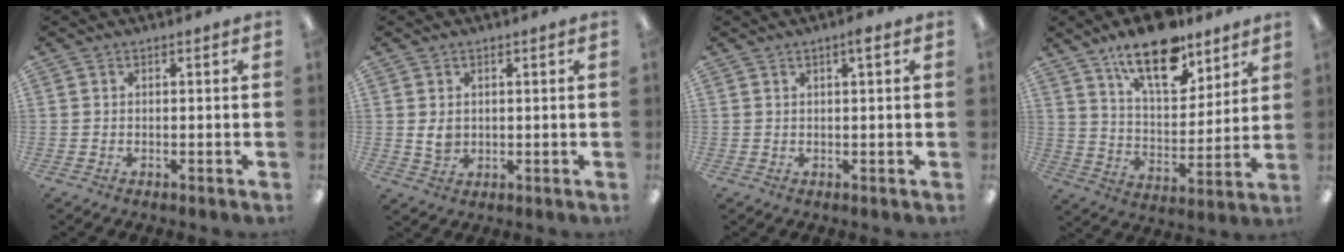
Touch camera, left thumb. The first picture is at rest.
{"total": 3.7, "force": [0.7, 2.9, 2.1], "torque": [-0.041, -0.001, 0.010]}
{"total": 2.0, "force": [1.1, 0.2, 1.6], "torque": [-0.026, 0.001, 0.016]}
{"total": 18.2, "force": [13.0, 7.8, 10.1], "torque": [-0.157, -0.072, 0.221]}